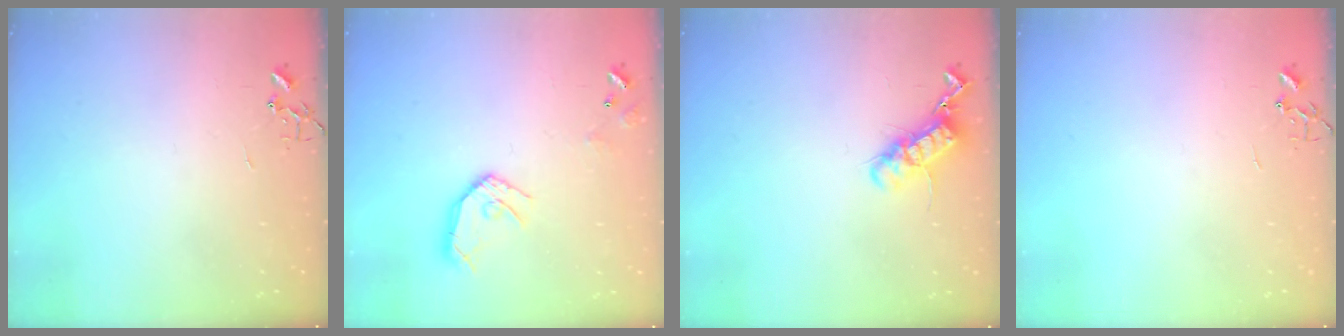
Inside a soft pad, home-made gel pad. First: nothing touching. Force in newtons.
{"total": 11.7, "press": 11.6, "slide": 1.2}
{"total": 12.8, "press": 12.8, "slide": 0.8}
{"total": 0.0}